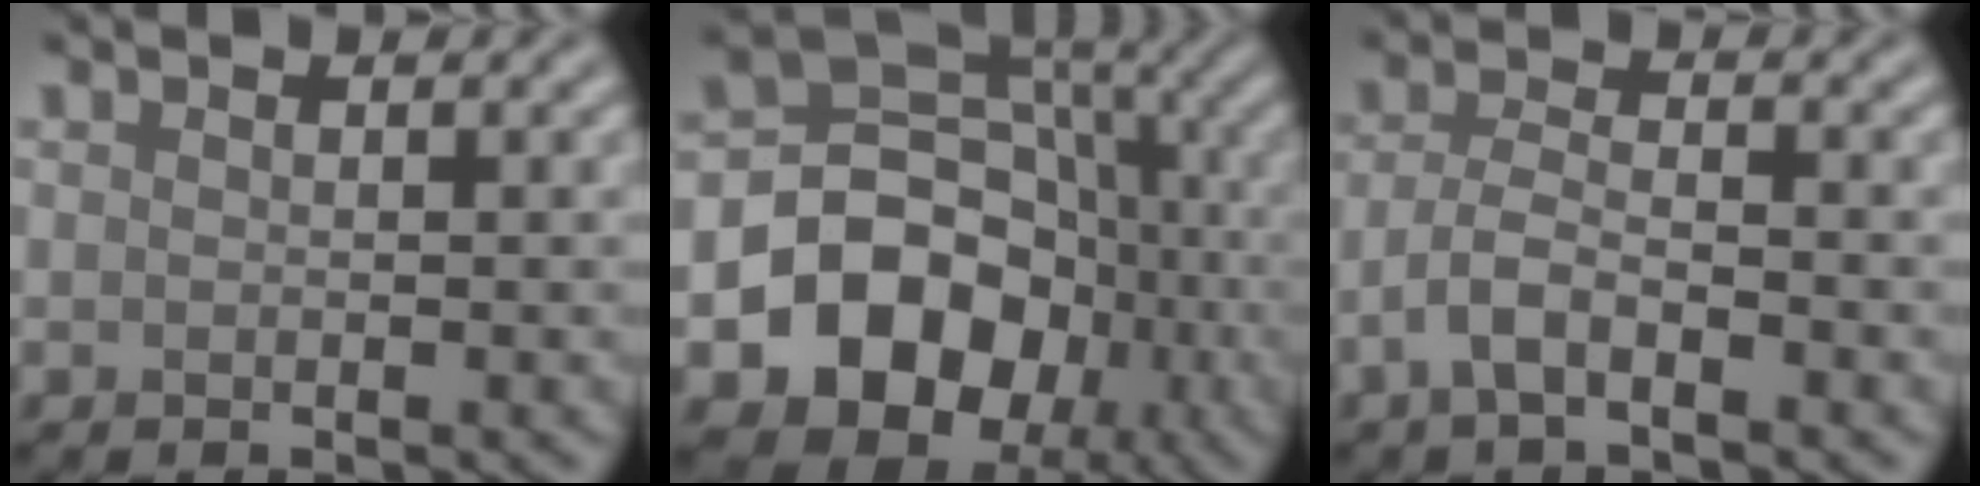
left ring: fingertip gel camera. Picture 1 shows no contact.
{"total": 10.8, "force": [-3.4, 8.5, 5.7], "torque": [-0.086, -0.007, -0.060]}
{"total": 3.1, "force": [-1.6, 1.0, 2.5], "torque": [-0.054, 0.003, -0.039]}